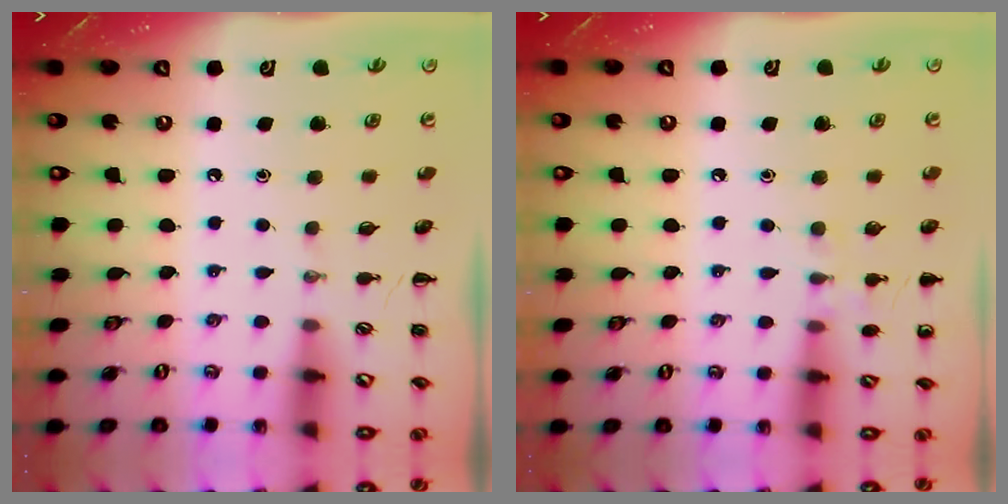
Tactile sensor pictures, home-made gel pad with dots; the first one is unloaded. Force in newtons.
{"total": 5.4, "press": 5.1, "slide": 1.6}